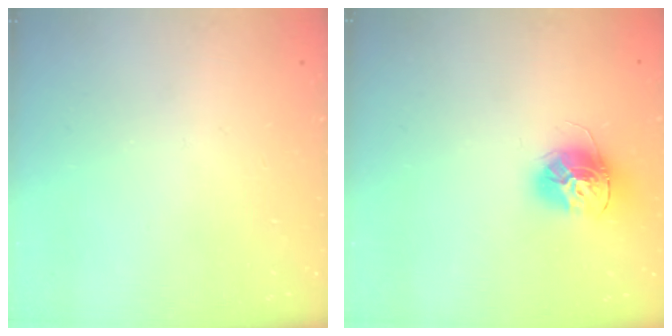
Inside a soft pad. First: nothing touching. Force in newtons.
{"total": 13.5, "press": 13.5, "slide": 1.0}